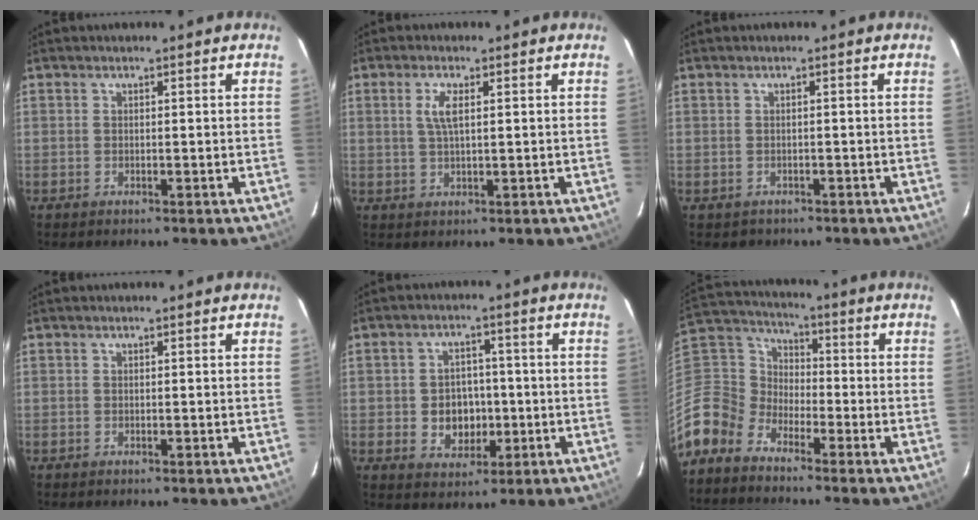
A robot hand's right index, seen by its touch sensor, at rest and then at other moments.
{"total": 3.4, "force": [1.1, 1.0, 3.1], "torque": [-0.063, 0.002, 0.022]}
{"total": 1.6, "force": [-0.8, 1.3, 0.0], "torque": [-0.001, 0.003, -0.007]}
{"total": 0.0}
{"total": 6.8, "force": [-1.1, 5.8, 3.3], "torque": [-0.071, 0.009, -0.004]}
{"total": 10.3, "force": [-7.1, 7.2, 2.2], "torque": [-0.081, 0.029, -0.170]}